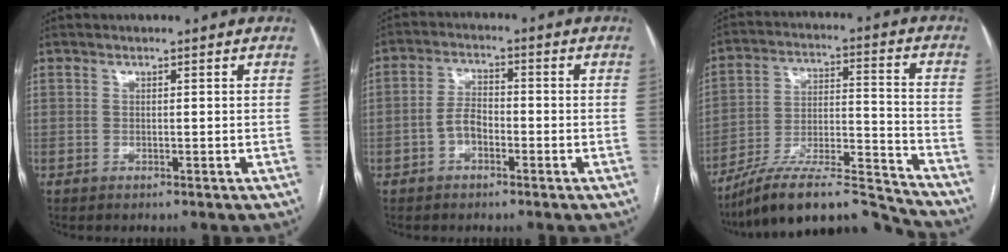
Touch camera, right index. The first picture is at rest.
{"total": 4.0, "force": [-1.7, 2.2, 2.9], "torque": [-0.057, 0.013, -0.033]}
{"total": 19.7, "force": [-18.2, 1.2, 7.6], "torque": [-0.130, 0.030, -0.311]}